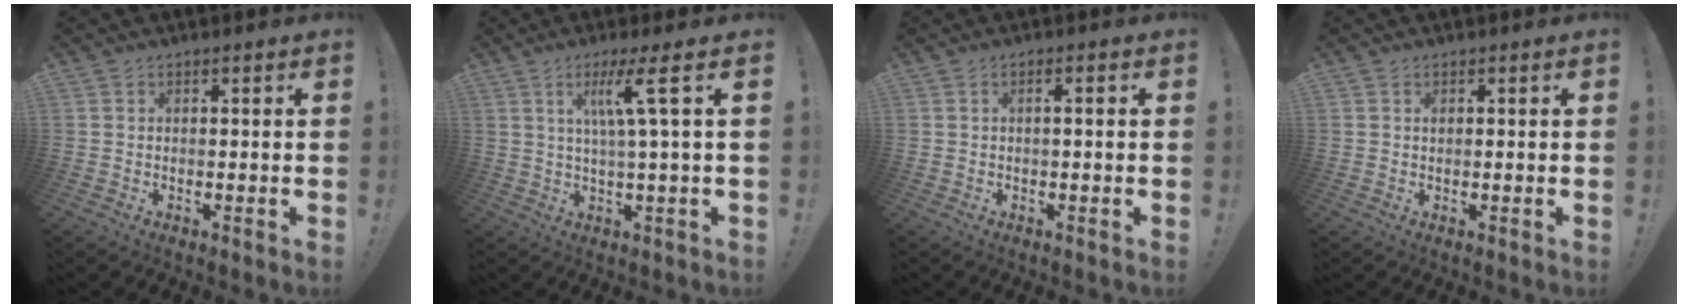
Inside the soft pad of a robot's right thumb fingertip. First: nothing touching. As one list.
[{"total": 9.6, "force": [3.0, -0.4, 9.1], "torque": [-0.162, 0.001, 0.038]}, {"total": 1.6, "force": [-0.4, 0.0, 1.5], "torque": [-0.028, 0.003, -0.010]}, {"total": 0.6, "force": [0.1, 0.5, 0.4], "torque": [-0.010, 0.003, 0.002]}]